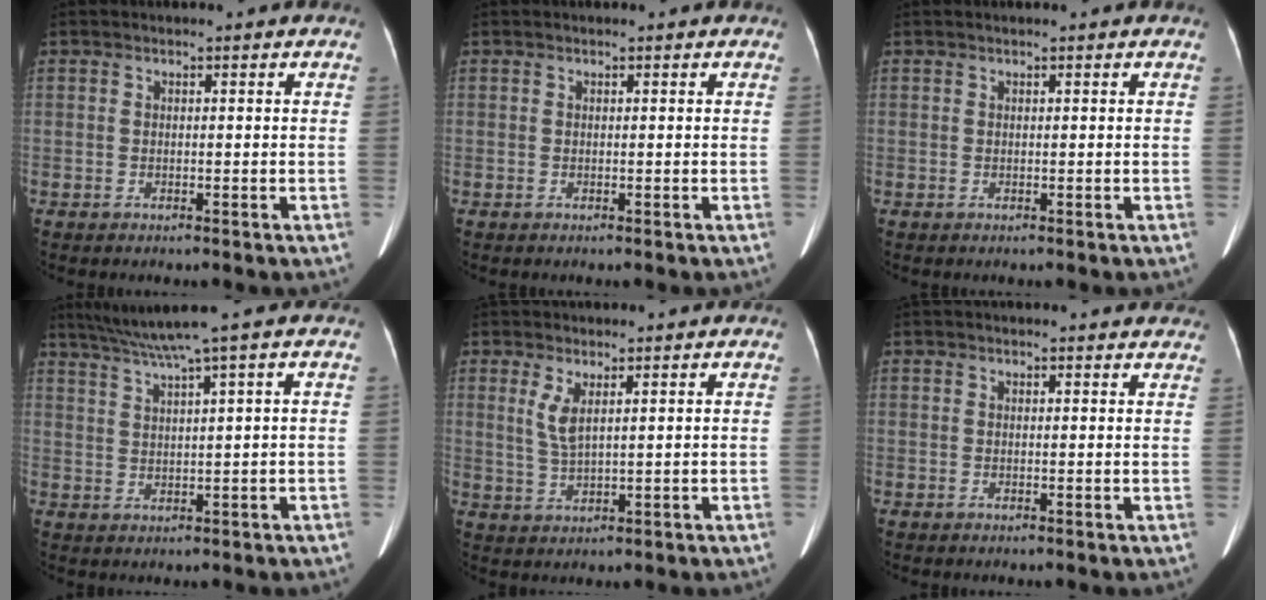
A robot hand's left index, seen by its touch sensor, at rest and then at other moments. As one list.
[{"total": 0.0}, {"total": 0.0}, {"total": 5.6, "force": [4.0, -1.9, 3.4], "torque": [-0.068, 0.007, 0.077]}, {"total": 3.1, "force": [1.3, 0.5, 2.7], "torque": [-0.068, -0.009, 0.036]}, {"total": 8.2, "force": [7.7, 1.8, 2.2], "torque": [-0.013, 0.008, 0.066]}]